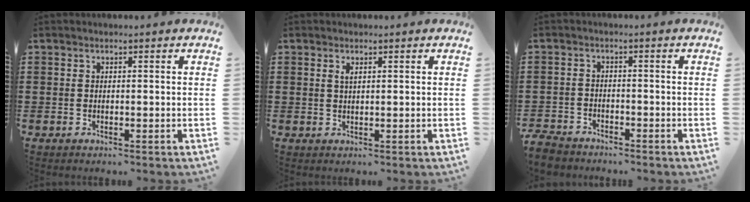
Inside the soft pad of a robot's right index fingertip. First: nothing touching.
{"total": 1.1, "force": [0.5, 0.4, 0.9], "torque": [-0.019, 0.004, 0.008]}
{"total": 3.1, "force": [-3.0, 0.7, 0.3], "torque": [-0.023, -0.003, -0.068]}